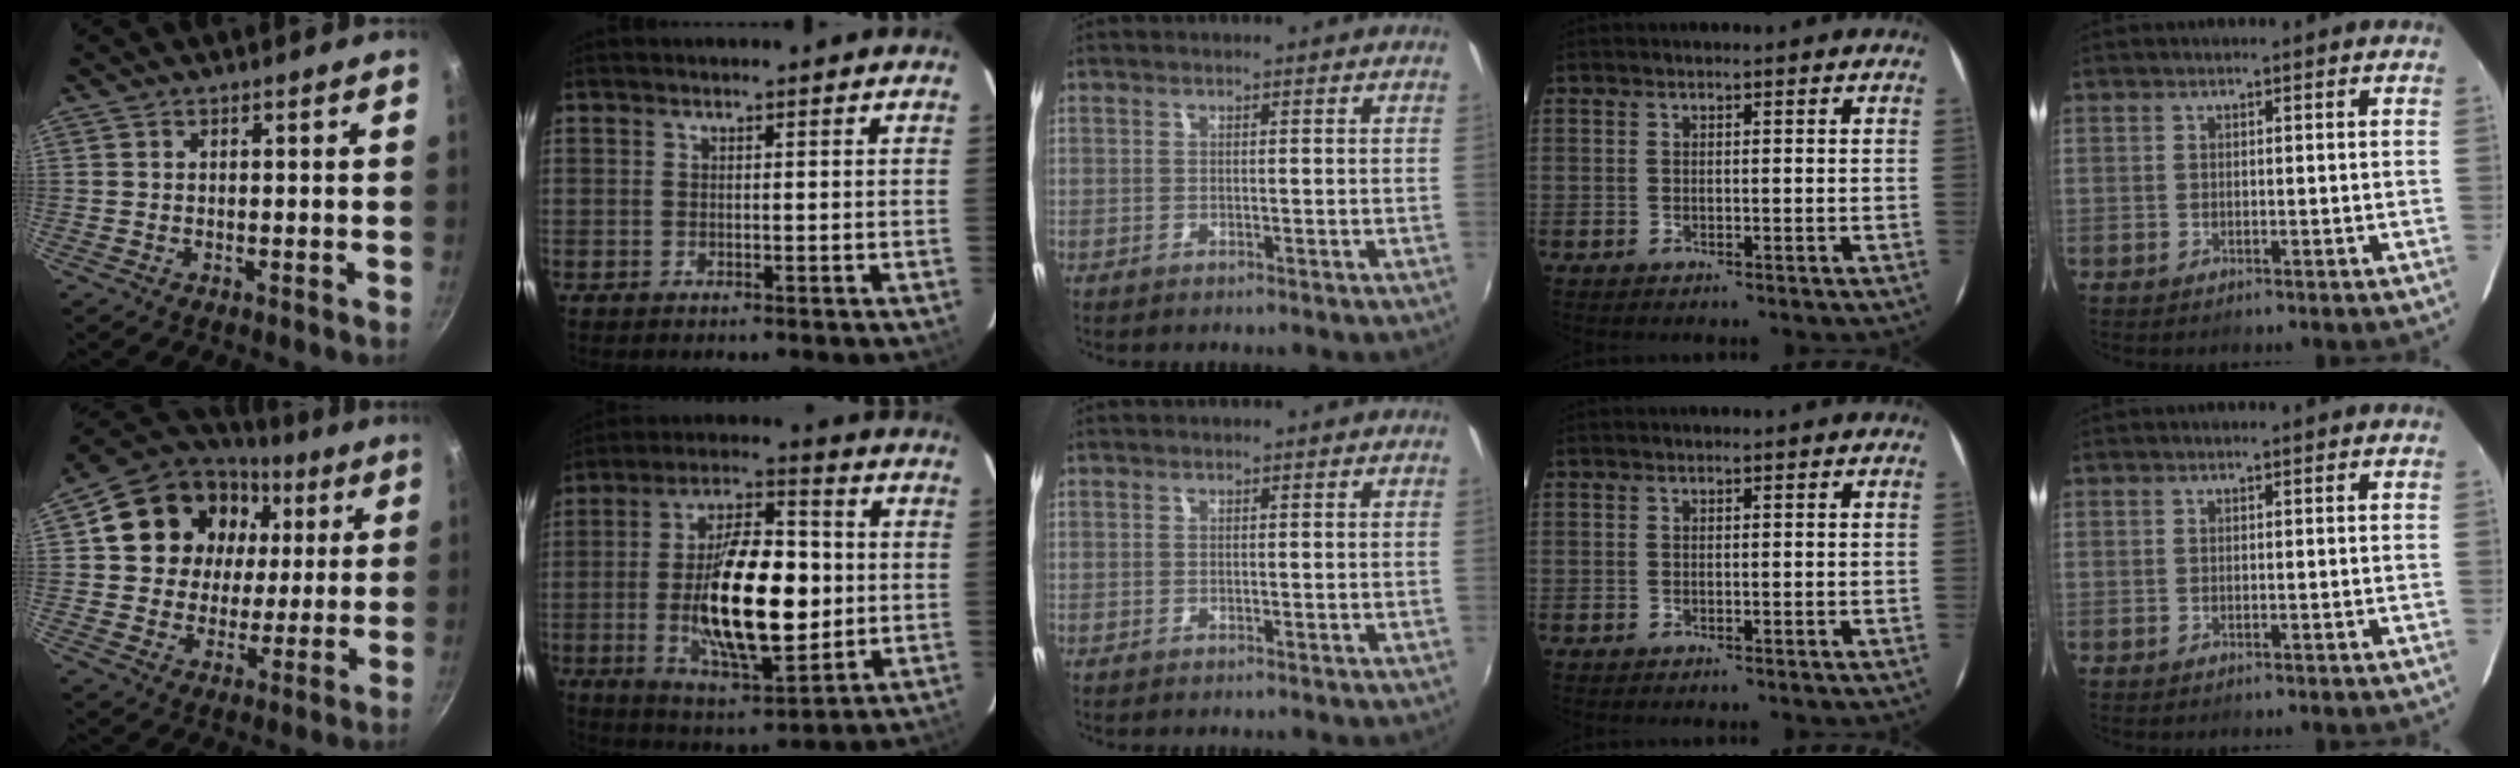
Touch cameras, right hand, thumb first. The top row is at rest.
{"thumb": {"total": 19.4, "force": [5.8, 15.8, 9.8], "torque": [-0.160, 0.008, 0.097]}, "index": {"total": 20.5, "force": [-1.5, 8.0, 18.8], "torque": [-0.333, 0.001, -0.016]}}